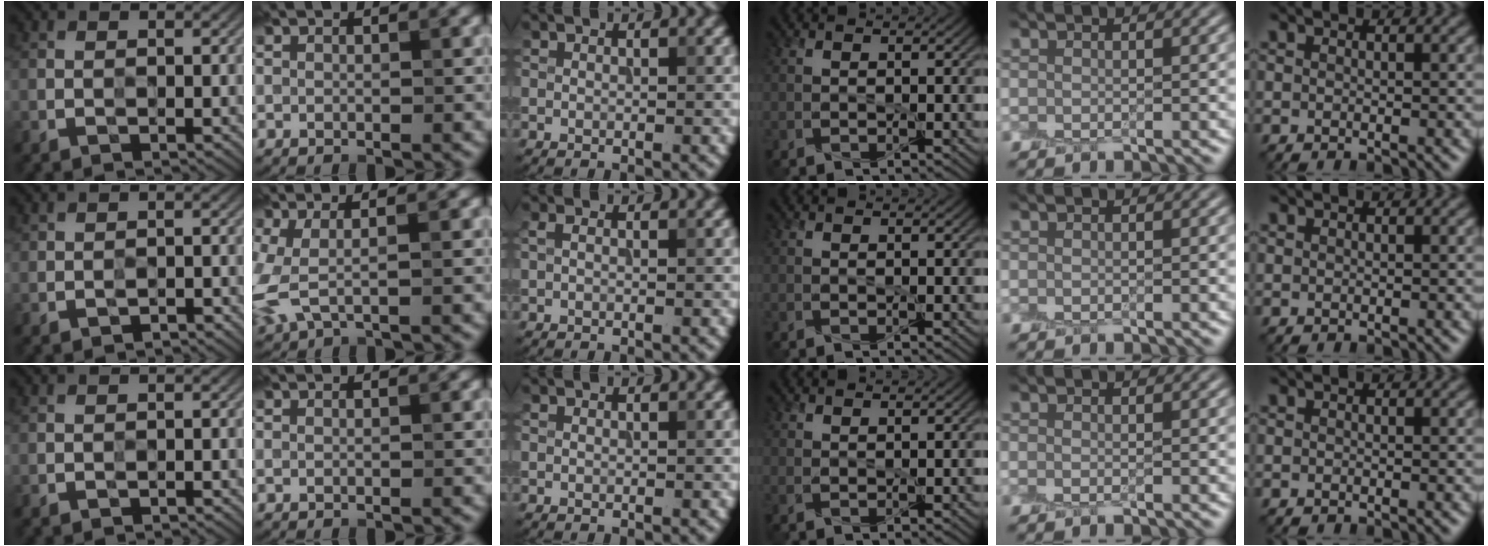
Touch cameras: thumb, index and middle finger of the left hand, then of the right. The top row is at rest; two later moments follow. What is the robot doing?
{"motion": "peel", "object": "aluminum foil"}